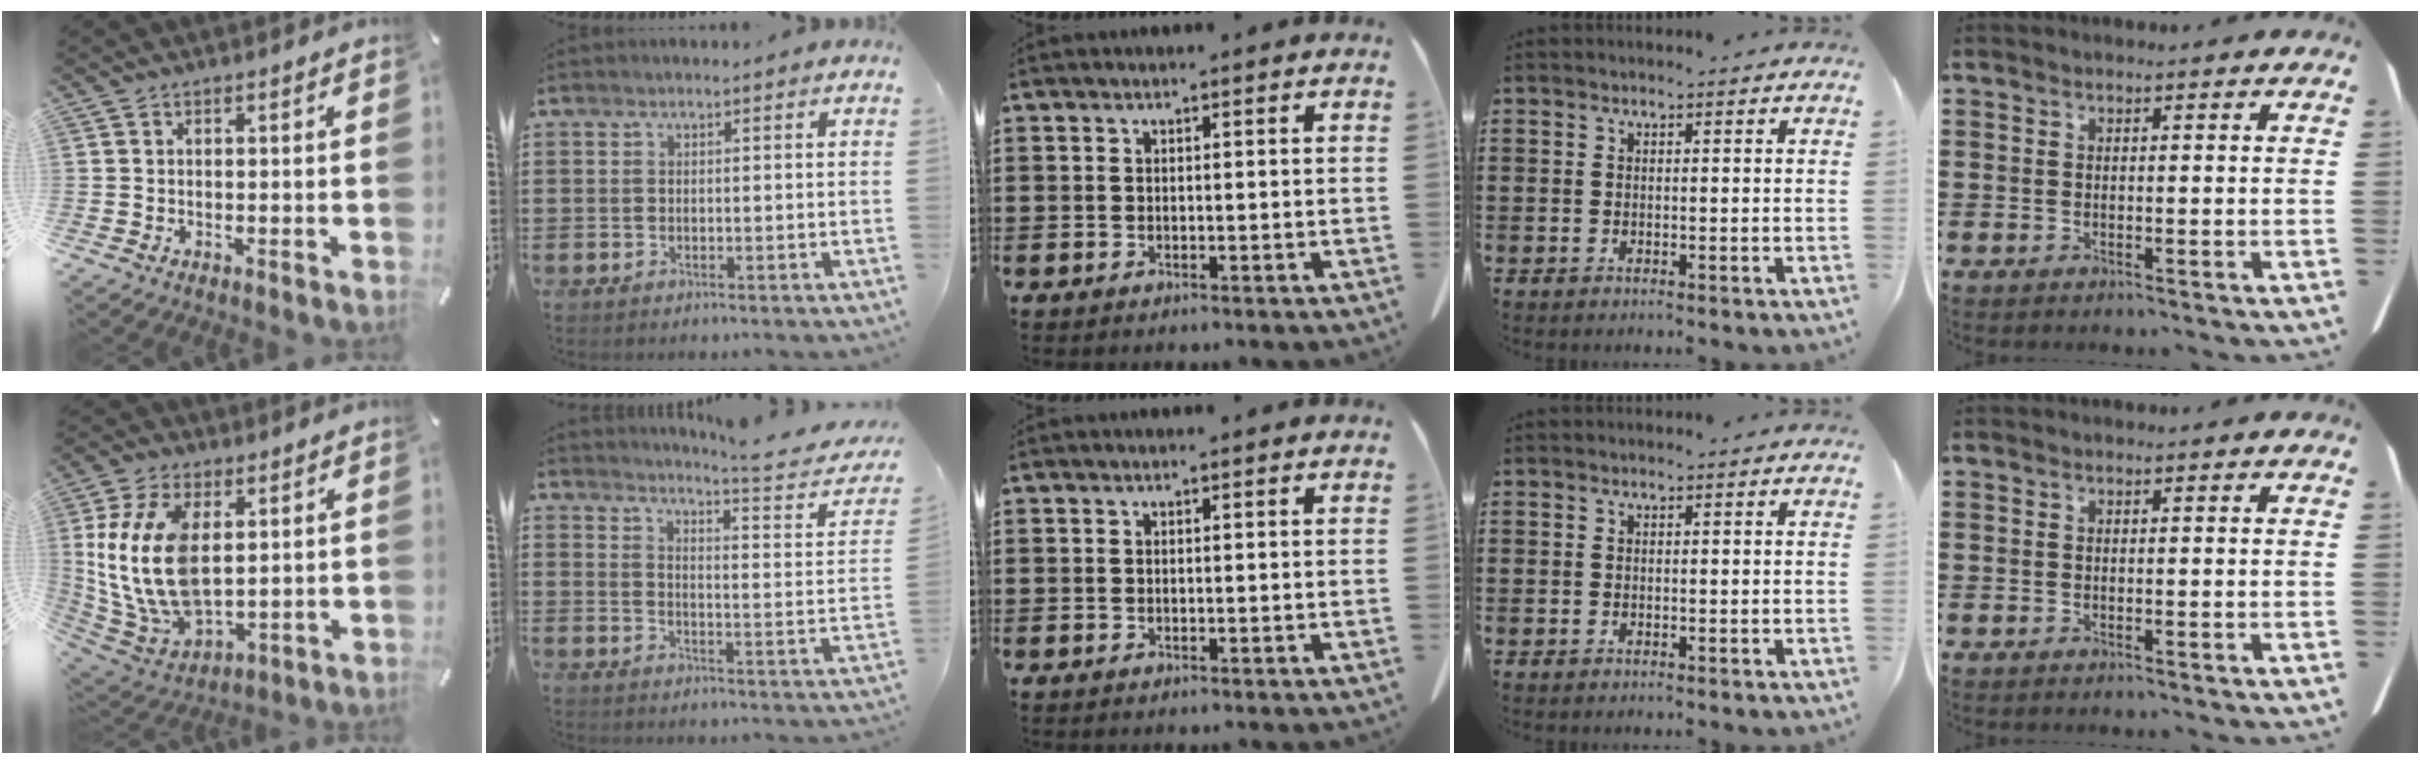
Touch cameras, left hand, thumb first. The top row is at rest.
{"thumb": {"total": 17.5, "force": [3.0, 11.0, 13.3], "torque": [-0.315, -0.006, 0.056]}, "index": {"total": 5.2, "force": [4.5, -0.2, 2.5], "torque": [-0.049, -0.042, 0.064]}}